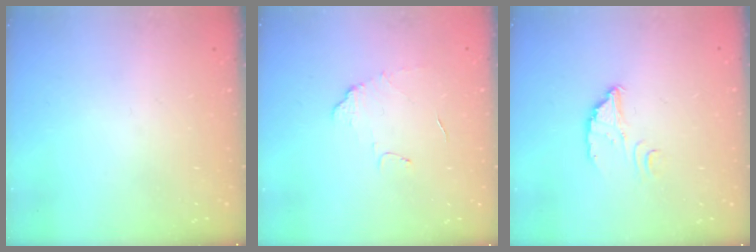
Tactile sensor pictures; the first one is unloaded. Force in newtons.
{"total": 5.5, "press": 5.5, "slide": 0.4}
{"total": 3.5, "press": 3.5, "slide": 0.3}